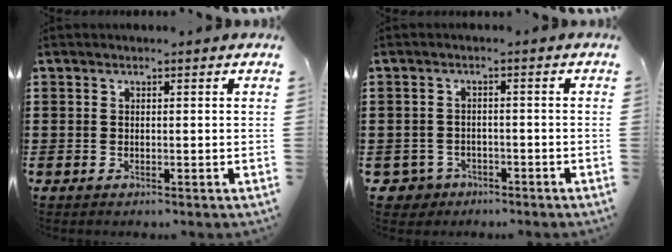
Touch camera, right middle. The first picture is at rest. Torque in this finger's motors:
{"motor_torque": [0.95, 0.02, 0.03, 0.00]}